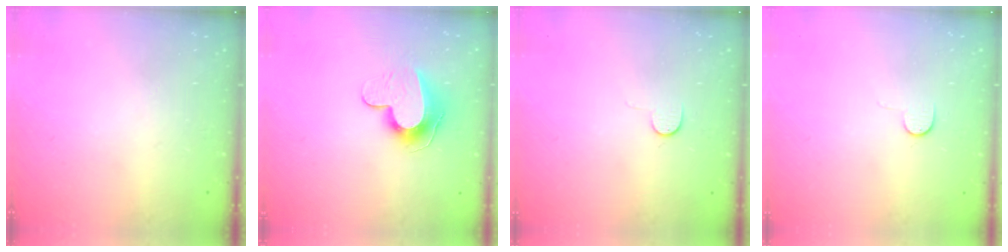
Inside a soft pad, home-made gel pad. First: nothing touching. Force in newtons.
{"total": 11.8, "press": 11.8, "slide": 0.6}
{"total": 4.9, "press": 4.9, "slide": 0.5}
{"total": 4.9, "press": 4.9, "slide": 0.5}